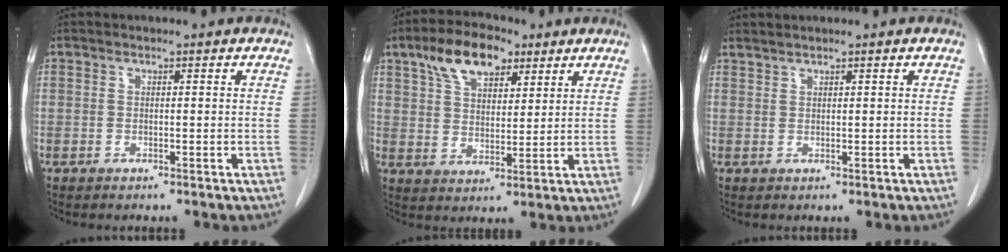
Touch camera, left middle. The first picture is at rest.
{"total": 9.9, "force": [5.9, 4.7, 6.4], "torque": [-0.122, 0.023, 0.108]}
{"total": 1.0, "force": [1.0, -0.1, 0.1], "torque": [-0.004, 0.003, 0.024]}